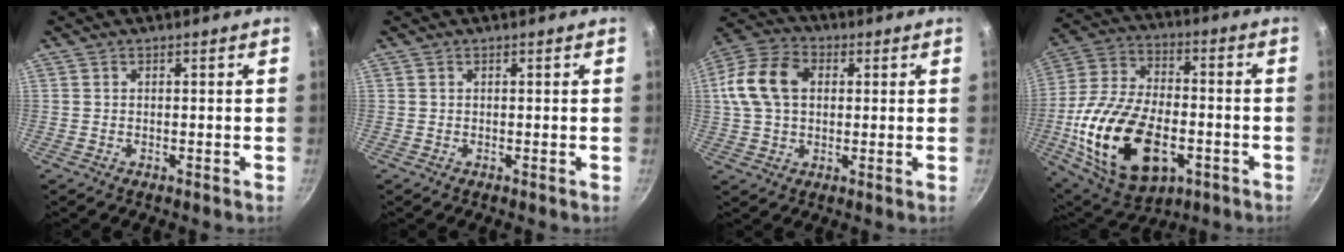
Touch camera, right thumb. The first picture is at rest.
{"total": 0.0}
{"total": 13.0, "force": [2.2, 9.2, 8.9], "torque": [-0.153, 0.019, 0.027]}
{"total": 24.8, "force": [-6.9, 14.3, 19.1], "torque": [-0.354, 0.019, -0.109]}